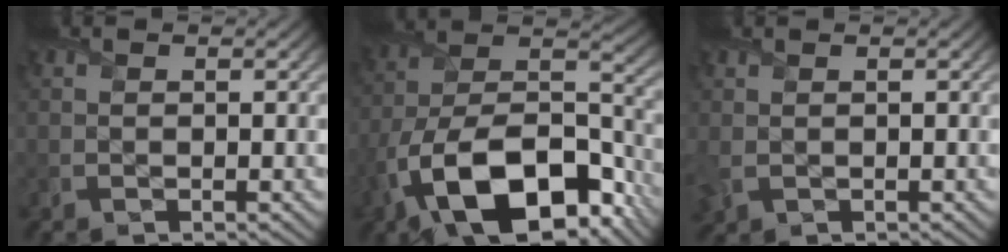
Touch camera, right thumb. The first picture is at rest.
{"total": 19.1, "force": [-10.5, 9.8, 12.6], "torque": [-0.241, -0.037, -0.169]}
{"total": 1.8, "force": [0.1, 1.2, 1.3], "torque": [-0.045, -0.003, 0.002]}